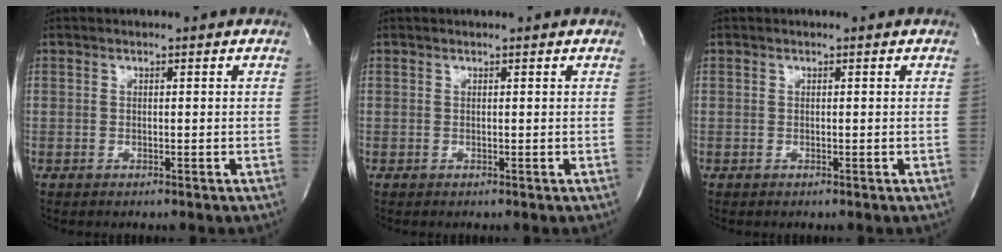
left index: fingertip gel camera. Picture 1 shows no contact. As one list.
[{"total": 0.6, "force": [0.5, -0.1, 0.2], "torque": [-0.005, 0.002, 0.008]}, {"total": 0.0}]